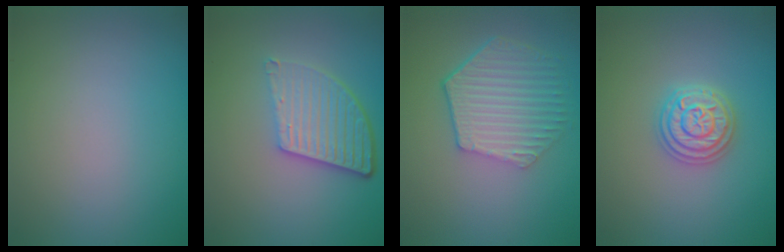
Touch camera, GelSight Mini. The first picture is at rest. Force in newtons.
{"total": 5.6, "press": 3.9, "slide": 4.0}
{"total": 6.0, "press": 4.4, "slide": 4.0}
{"total": 3.7, "press": 3.7, "slide": 0.6}